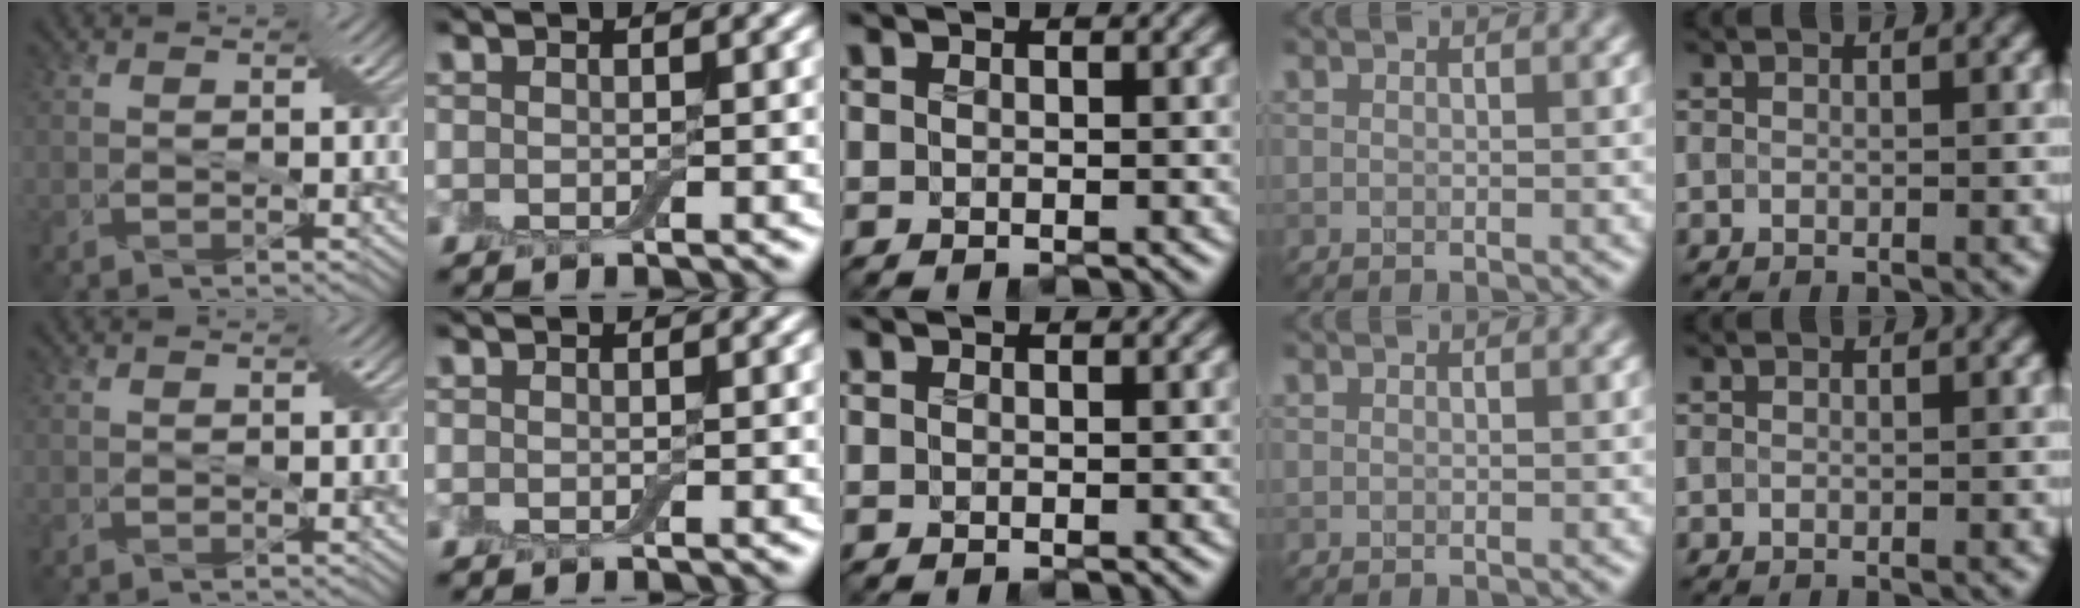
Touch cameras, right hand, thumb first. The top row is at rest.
{}